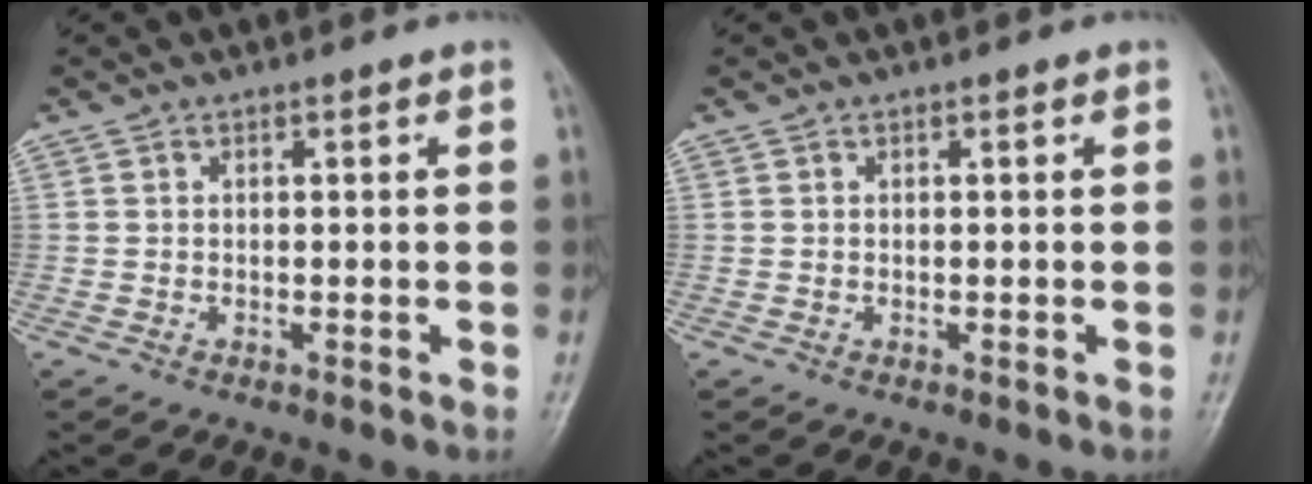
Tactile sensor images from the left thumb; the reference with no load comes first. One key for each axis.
{"total": 0.0}